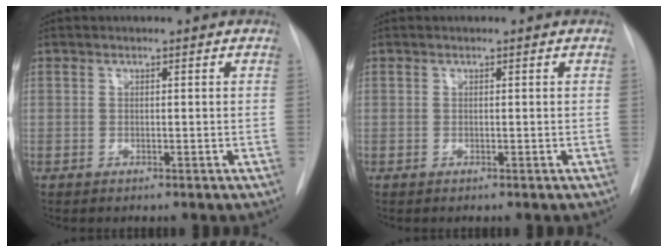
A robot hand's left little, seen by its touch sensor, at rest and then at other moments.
{"total": 0.0}